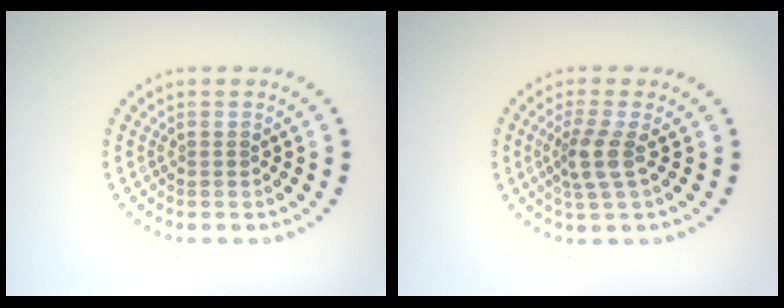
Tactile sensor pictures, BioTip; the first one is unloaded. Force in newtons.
{"total": 2.7, "press": 2.1, "slide": 1.8}